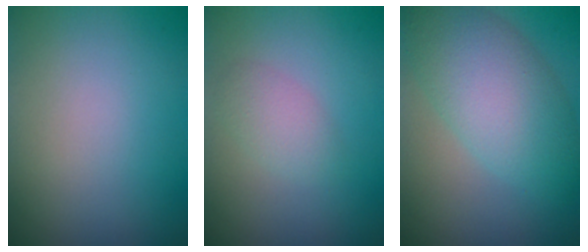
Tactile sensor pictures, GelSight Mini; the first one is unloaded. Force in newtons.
{"total": 1.8, "press": 1.8, "slide": 0.2}
{"total": 7.1, "press": 7.1, "slide": 0.2}